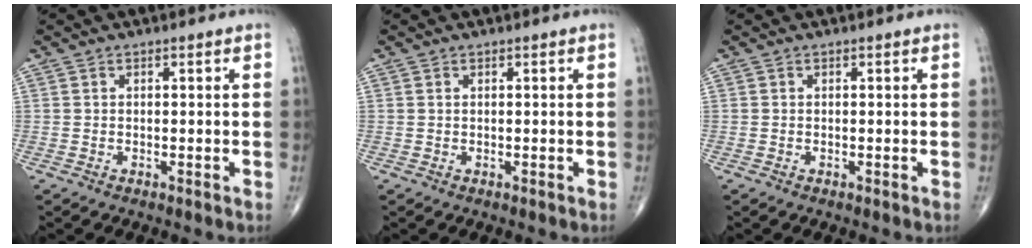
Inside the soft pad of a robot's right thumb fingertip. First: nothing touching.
{"total": 0.0}
{"total": 0.0}